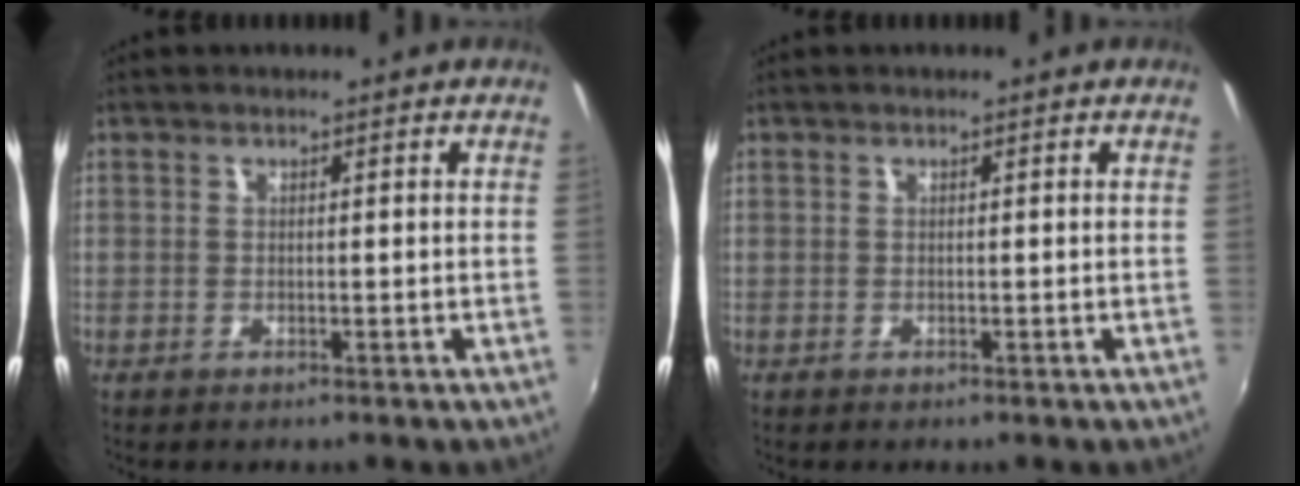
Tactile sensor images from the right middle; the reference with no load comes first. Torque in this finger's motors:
{"motor_torque": [0.00, 0.00, 0.00, 0.00]}